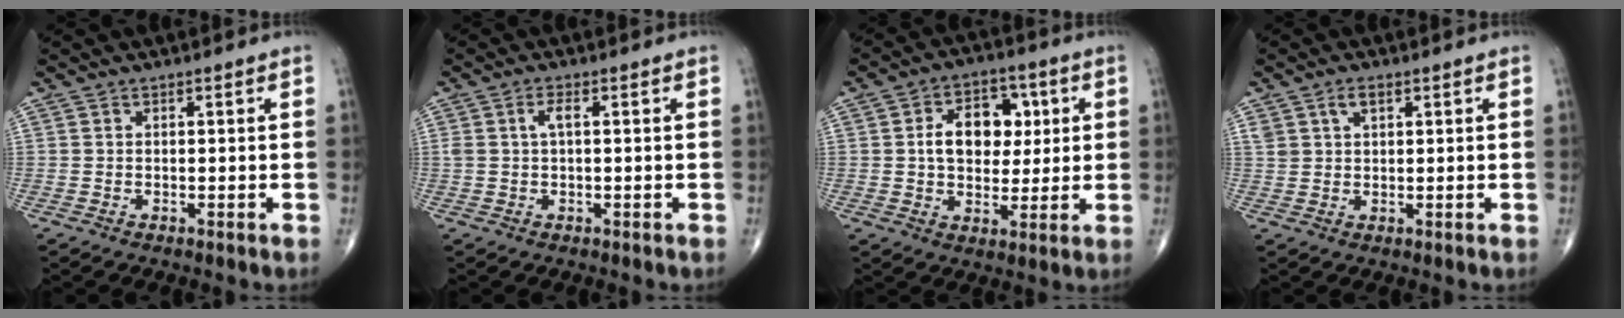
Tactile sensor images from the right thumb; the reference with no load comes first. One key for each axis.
{"total": 2.3, "fx": 0.5, "fy": 0.8, "fz": 2.1, "tx": -0.049, "ty": 0.010, "tz": 0.011}
{"total": 11.8, "fx": 2.0, "fy": 8.2, "fz": 8.2, "tx": -0.087, "ty": 0.008, "tz": 0.032}
{"total": 3.0, "fx": 1.6, "fy": 1.7, "fz": 1.9, "tx": -0.031, "ty": -0.003, "tz": 0.034}